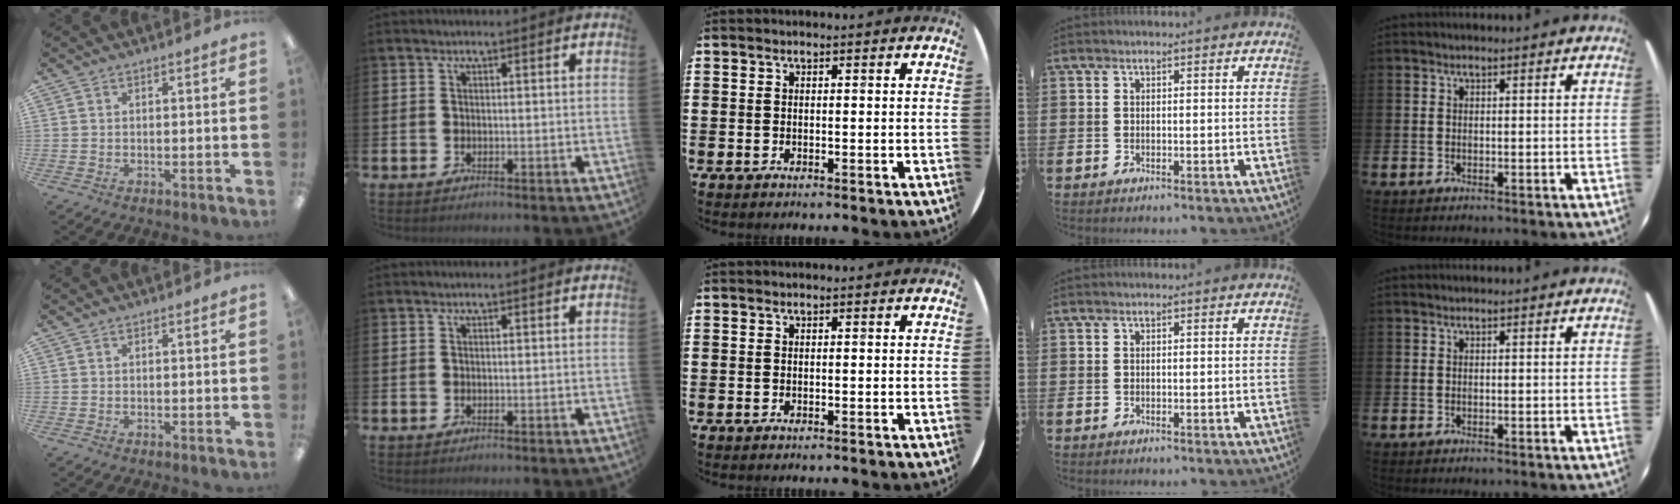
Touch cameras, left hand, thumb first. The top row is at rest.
{}